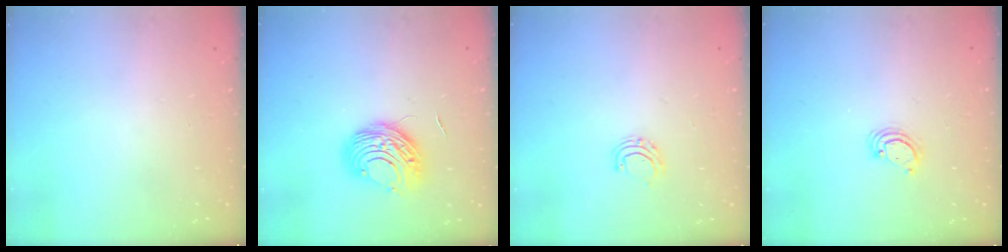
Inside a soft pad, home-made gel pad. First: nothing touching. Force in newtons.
{"total": 9.1, "press": 9.1, "slide": 0.5}
{"total": 5.4, "press": 5.4, "slide": 0.5}
{"total": 2.6, "press": 2.6, "slide": 0.3}